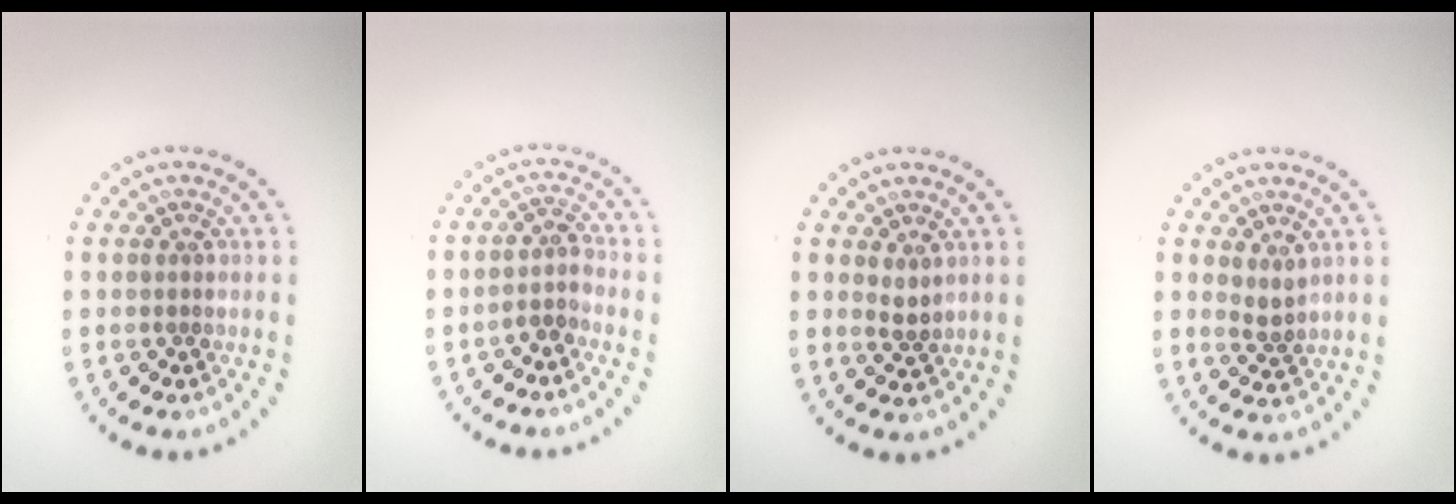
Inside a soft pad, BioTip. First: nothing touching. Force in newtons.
{"total": 1.8, "press": 1.5, "slide": 1.1}
{"total": 0.9, "press": 0.8, "slide": 0.4}
{"total": 1.2, "press": 1.0, "slide": 0.7}